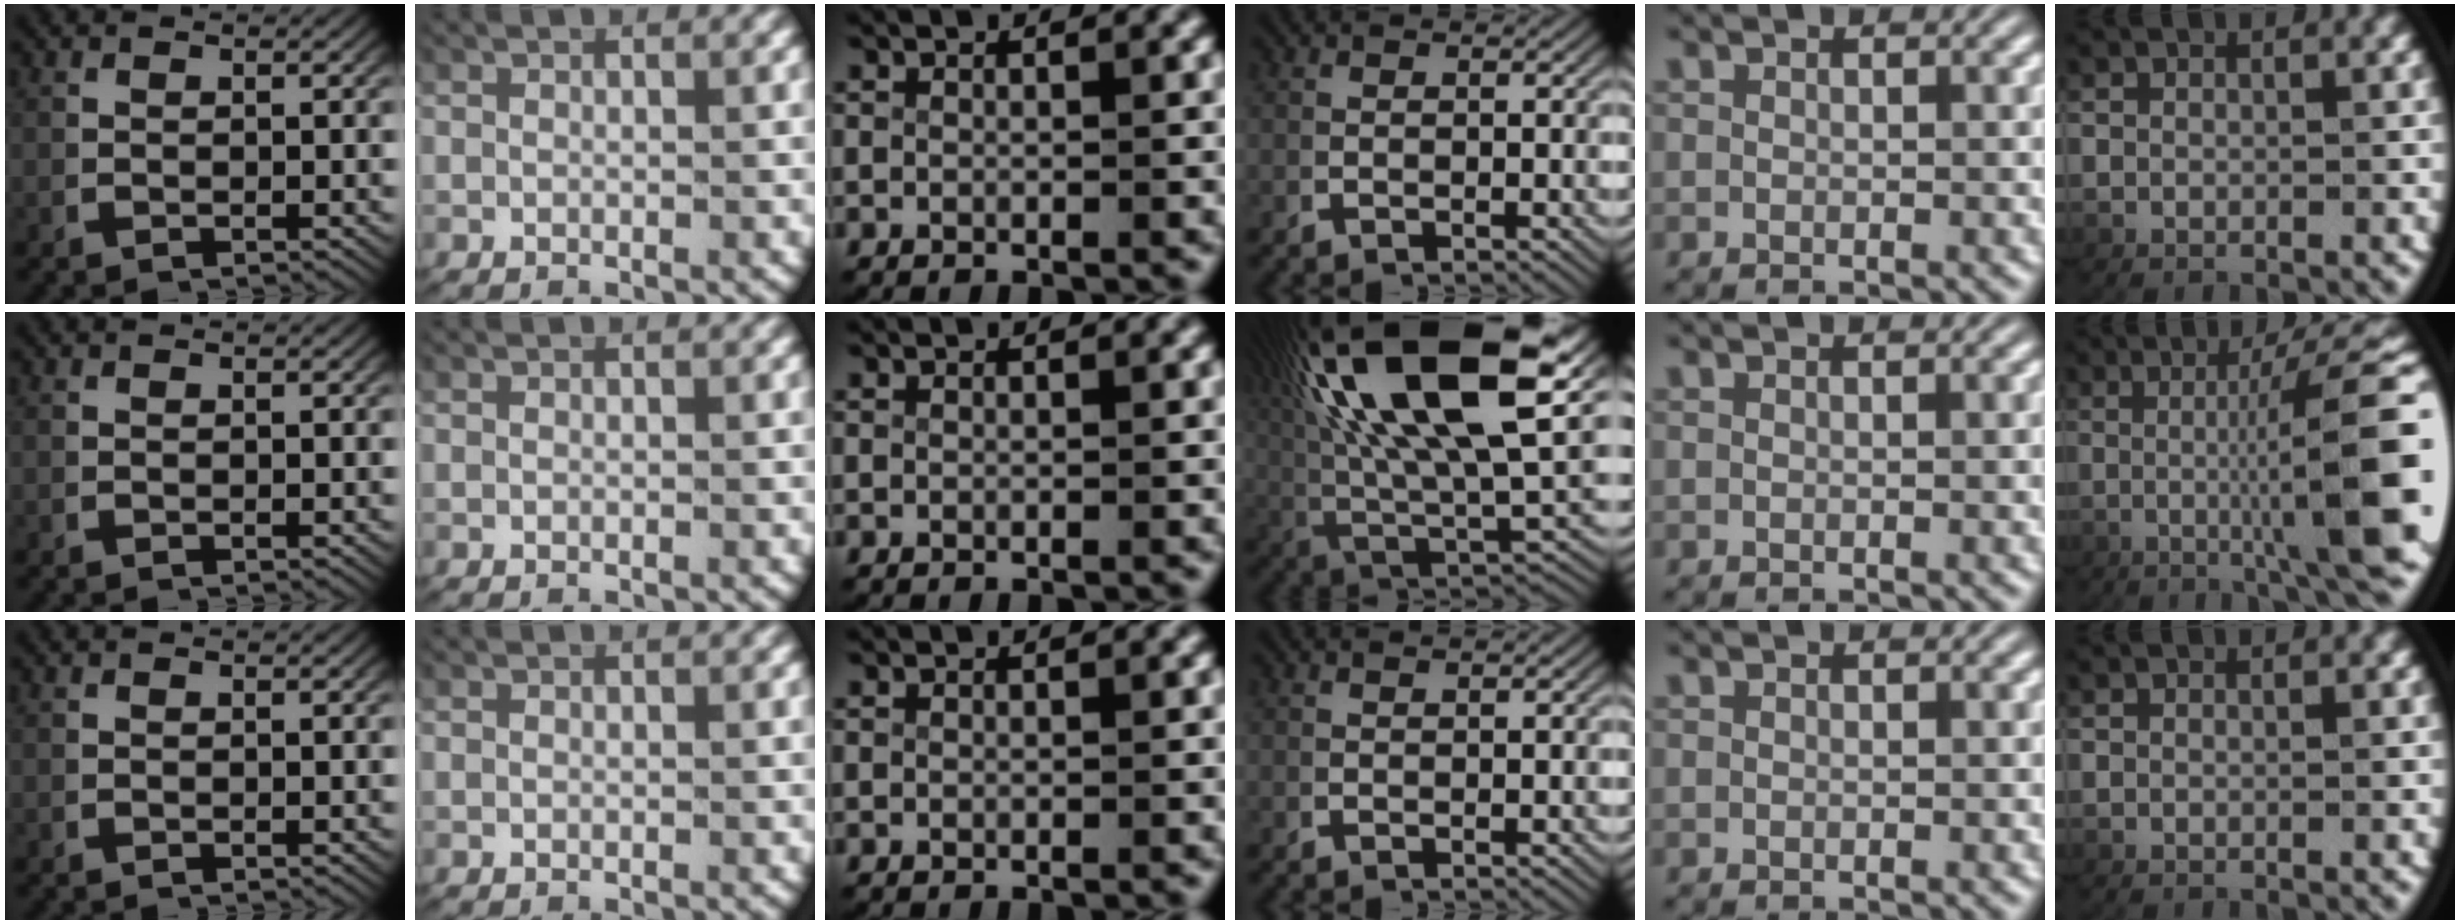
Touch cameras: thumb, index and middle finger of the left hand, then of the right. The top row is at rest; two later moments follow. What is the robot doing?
{"motion": "lift_and_place", "object": "plastic wrap"}